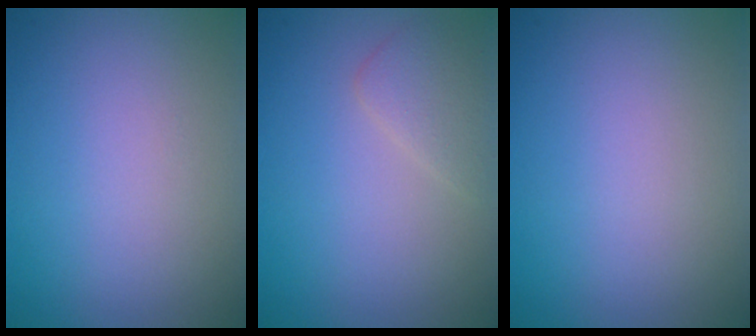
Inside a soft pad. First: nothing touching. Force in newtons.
{"total": 1.9, "press": 1.9, "slide": 0.0}
{"total": 0.0}